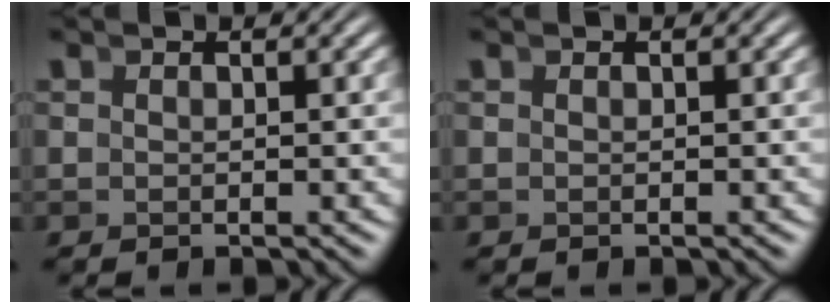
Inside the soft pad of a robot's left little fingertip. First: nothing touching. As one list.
[{"total": 0.0}]